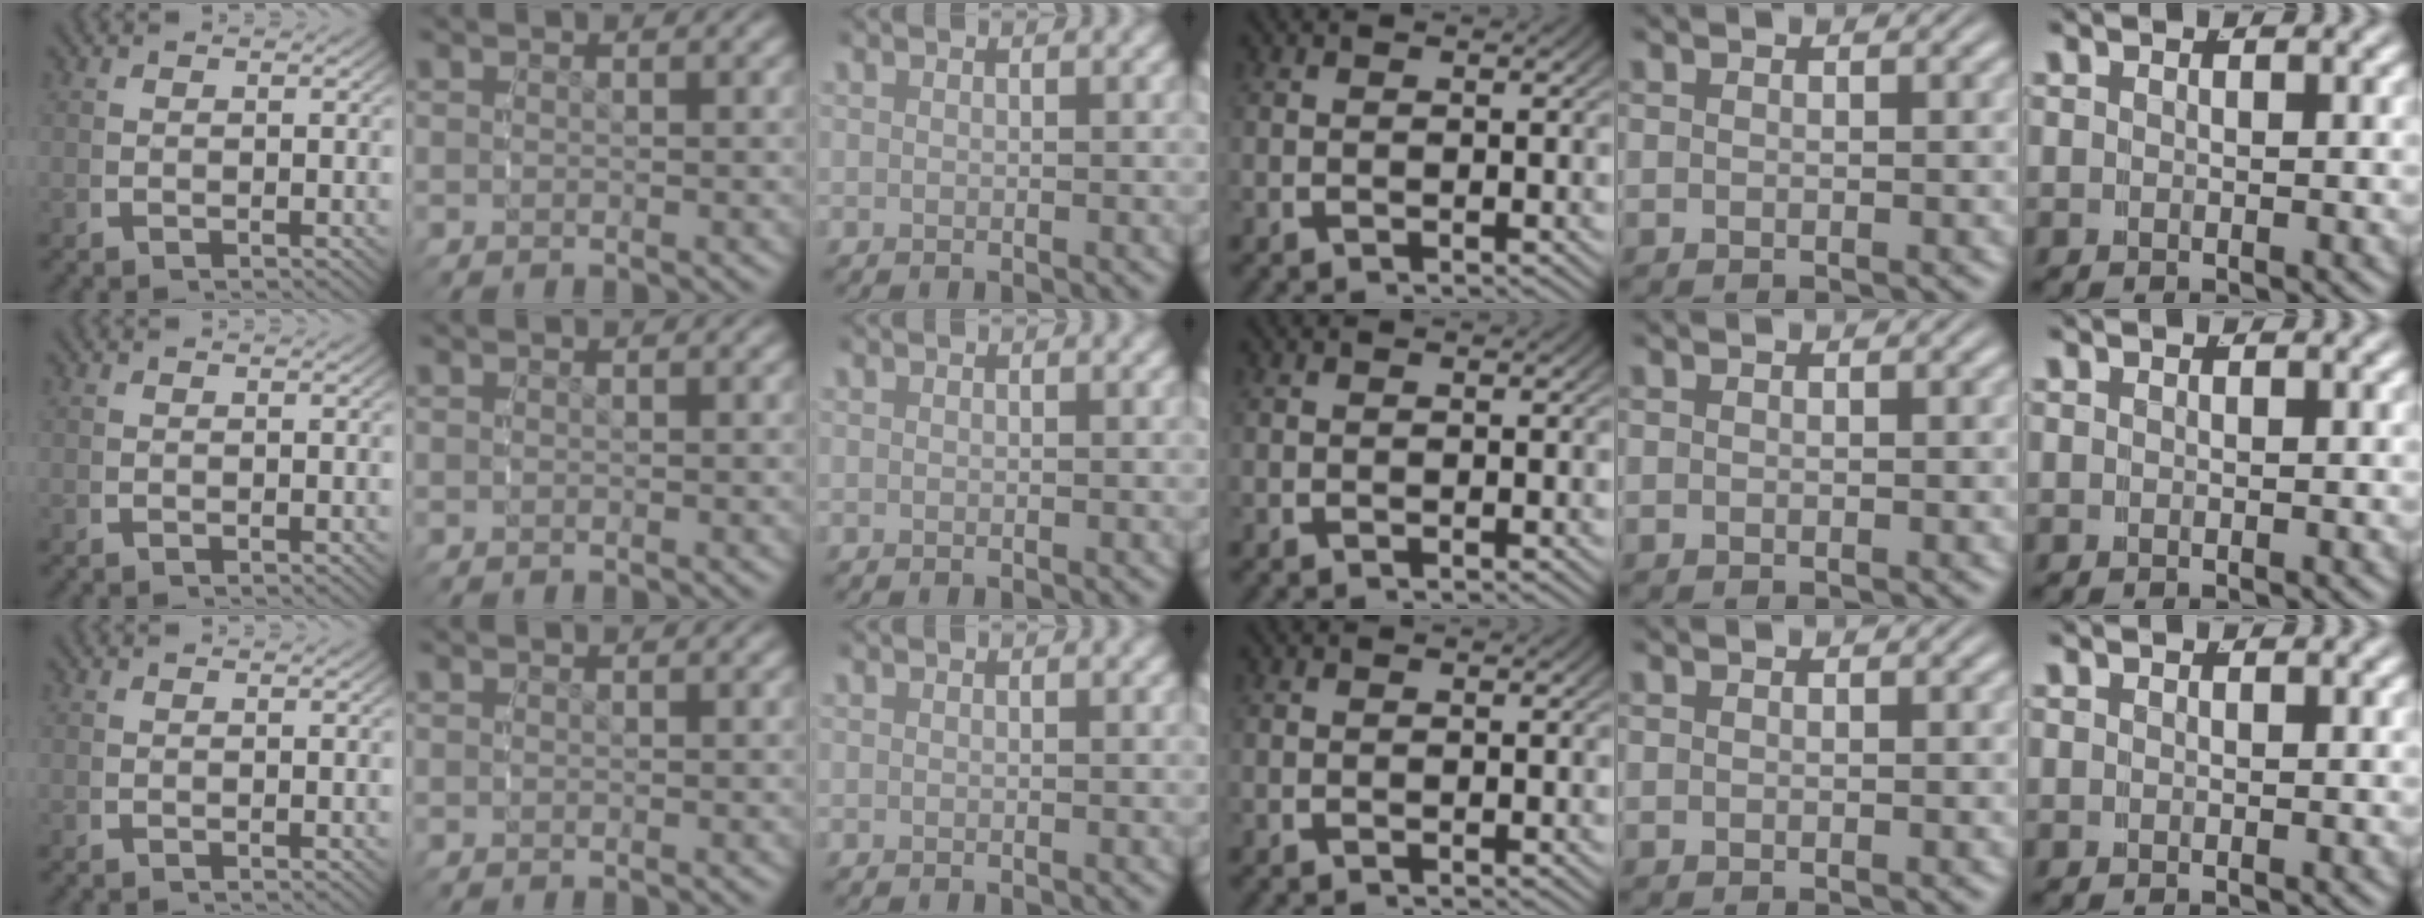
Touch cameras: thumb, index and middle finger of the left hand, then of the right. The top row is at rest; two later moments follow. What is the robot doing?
{"motion": "reach", "object": "toothpaste"}